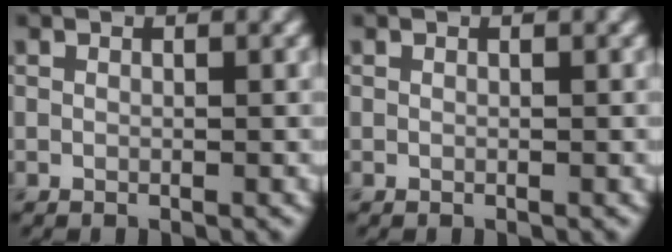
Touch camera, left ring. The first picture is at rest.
{"total": 0.0}